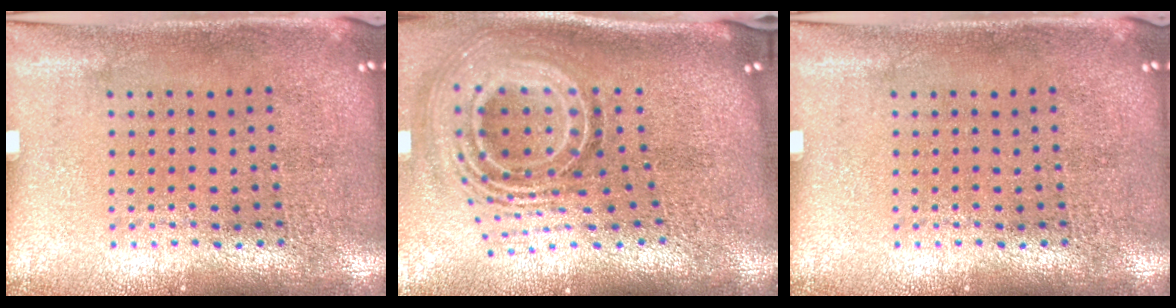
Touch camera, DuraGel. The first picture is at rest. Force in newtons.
{"total": 2.4, "press": 1.6, "slide": 1.7}
{"total": 0.0}